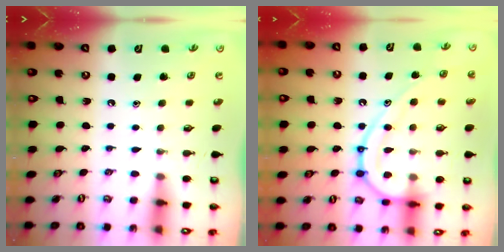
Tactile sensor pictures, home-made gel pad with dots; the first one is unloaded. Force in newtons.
{"total": 16.5, "press": 16.4, "slide": 1.6}